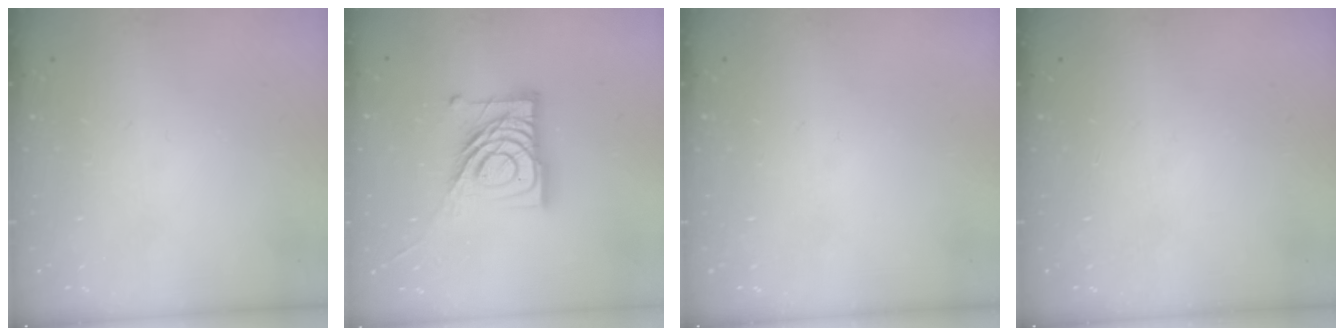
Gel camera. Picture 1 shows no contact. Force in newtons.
{"total": 17.8, "press": 17.7, "slide": 2.0}
{"total": 0.0}
{"total": 0.0}